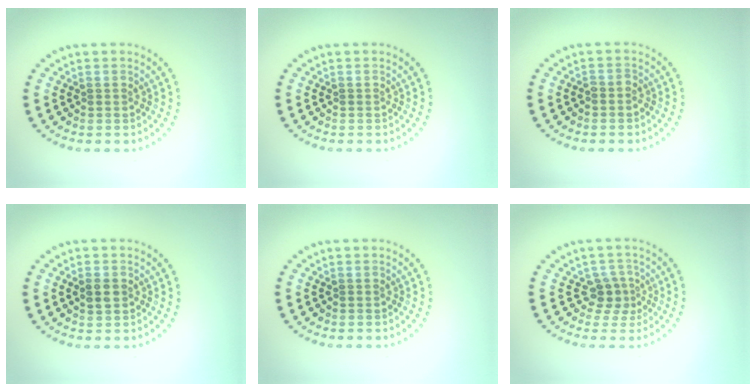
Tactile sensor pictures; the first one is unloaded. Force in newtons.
{"total": 0.0}
{"total": 0.6, "press": 0.5, "slide": 0.4}
{"total": 1.5, "press": 1.5, "slide": 0.2}
{"total": 0.0}
{"total": 2.0, "press": 1.4, "slide": 1.4}